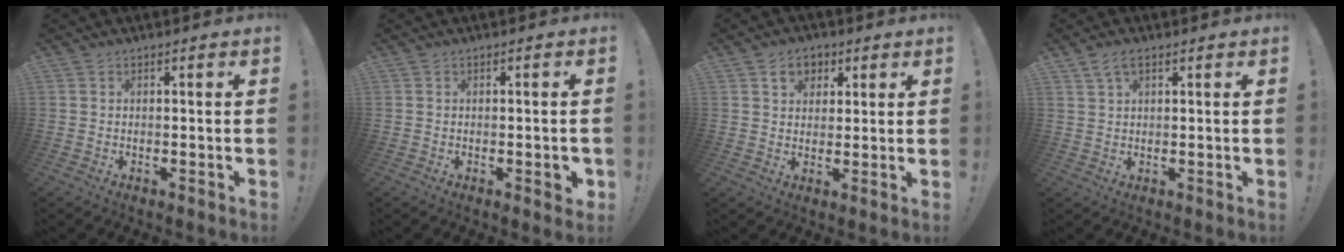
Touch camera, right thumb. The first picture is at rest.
{"total": 2.3, "force": [-0.7, 0.7, 2.0], "torque": [-0.022, 0.001, -0.011]}
{"total": 6.7, "force": [3.0, 5.3, 2.8], "torque": [-0.032, -0.007, 0.056]}
{"total": 3.8, "force": [2.2, 1.8, 2.6], "torque": [-0.046, -0.005, 0.041]}